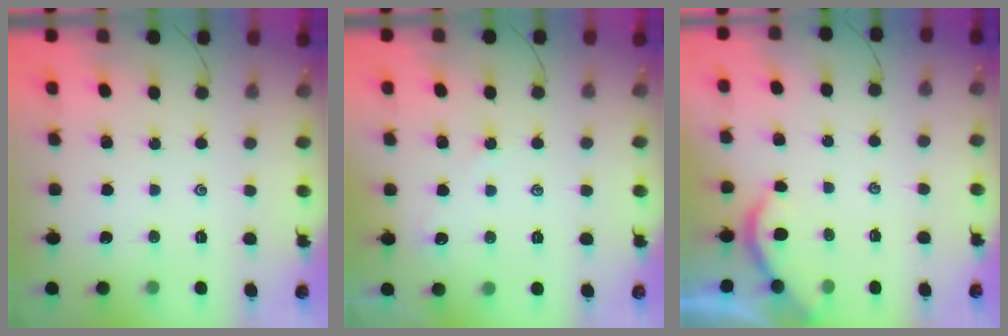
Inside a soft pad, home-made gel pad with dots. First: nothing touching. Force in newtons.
{"total": 3.0, "press": 2.9, "slide": 0.4}
{"total": 2.0, "press": 2.0, "slide": 0.1}